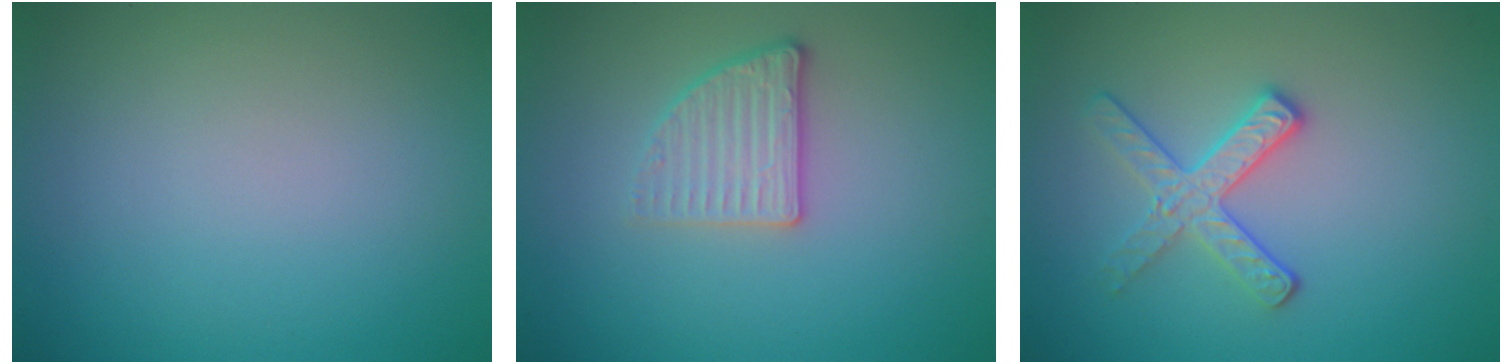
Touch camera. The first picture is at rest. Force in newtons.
{"total": 2.7, "press": 2.4, "slide": 1.1}
{"total": 2.8, "press": 2.6, "slide": 1.0}